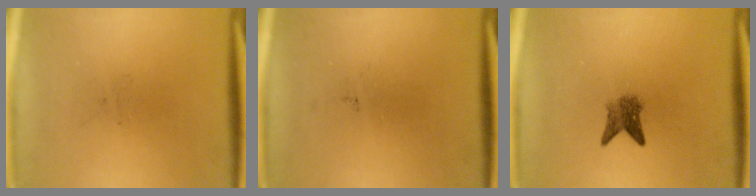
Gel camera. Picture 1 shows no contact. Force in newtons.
{"total": 0.0}
{"total": 2.8}